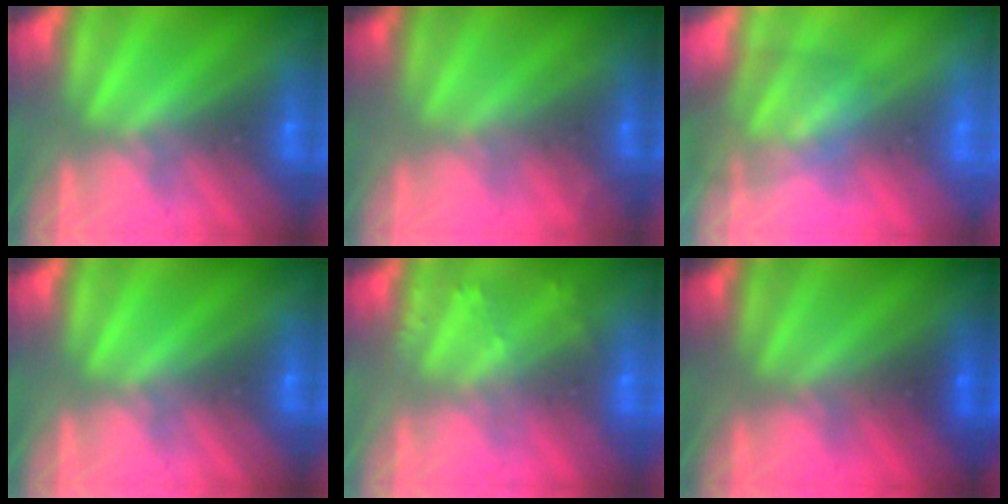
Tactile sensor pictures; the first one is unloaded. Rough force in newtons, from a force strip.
{"total": 1.8}
{"total": 3.9}
{"total": 0.0}
{"total": 2.2}
{"total": 1.5}